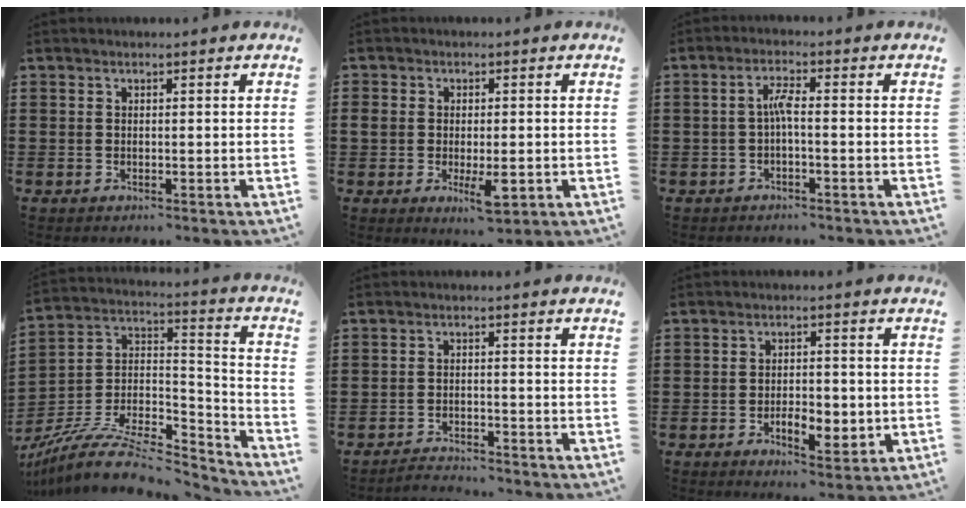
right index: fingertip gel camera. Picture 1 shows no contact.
{"total": 5.0, "force": [-1.2, 2.8, 3.9], "torque": [-0.074, 0.008, -0.020]}
{"total": 2.9, "force": [-0.5, 0.4, 2.8], "torque": [-0.055, 0.004, -0.013]}
{"total": 10.7, "force": [-7.8, 3.9, 6.1], "torque": [-0.126, 0.008, -0.152]}
{"total": 2.3, "force": [-2.3, 0.1, 0.0], "torque": [-0.008, 0.002, -0.051]}
{"total": 4.9, "force": [-1.3, 2.6, 4.0], "torque": [-0.061, 0.005, -0.024]}